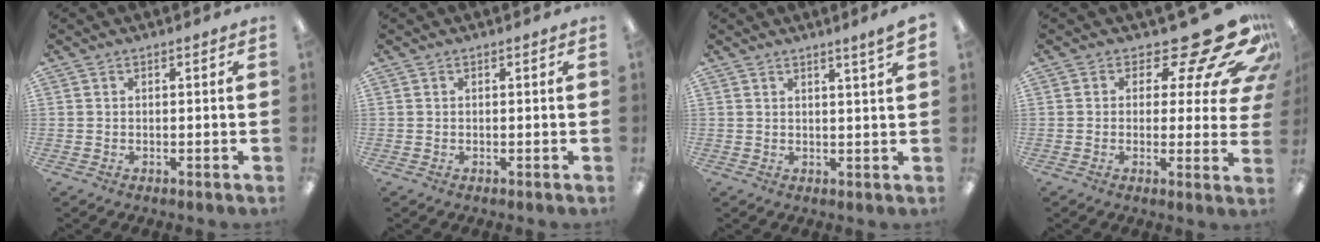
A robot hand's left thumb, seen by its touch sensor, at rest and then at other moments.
{"total": 0.0}
{"total": 3.1, "force": [2.5, -0.5, 1.9], "torque": [-0.032, -0.016, 0.040]}
{"total": 16.7, "force": [11.1, 5.7, 11.0], "torque": [-0.130, -0.094, 0.178]}